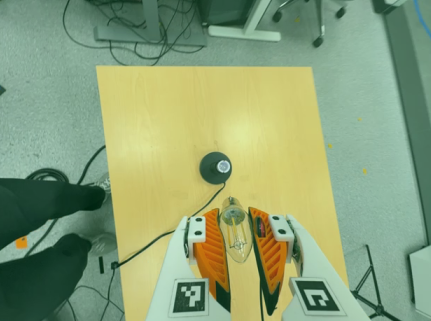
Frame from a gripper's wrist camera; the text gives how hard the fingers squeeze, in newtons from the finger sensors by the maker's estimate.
{"total": 22.8, "left": 25.8, "right": 19.8}